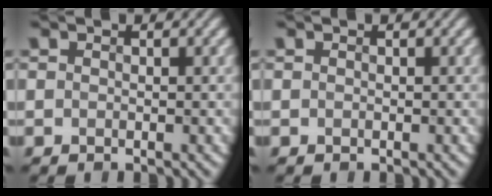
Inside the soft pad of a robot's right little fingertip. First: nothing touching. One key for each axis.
{"total": 0.0}